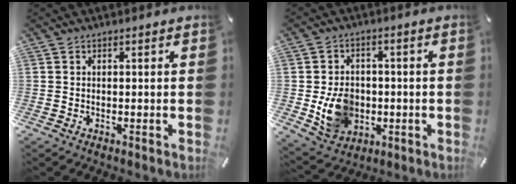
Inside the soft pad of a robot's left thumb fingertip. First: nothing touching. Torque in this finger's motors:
{"motor_torque": [1.01, 2.09, 0.16, -0.17, 0.07]}